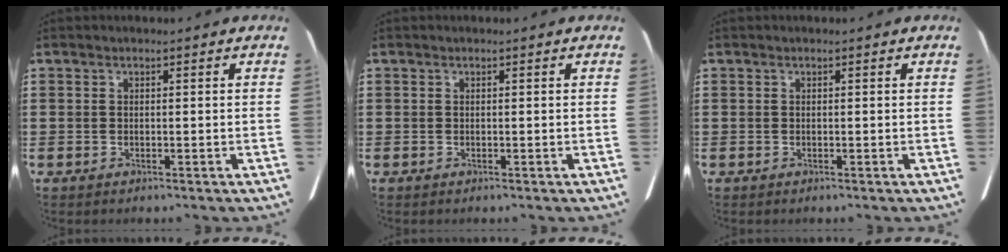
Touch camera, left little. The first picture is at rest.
{"total": 0.0}
{"total": 0.0}